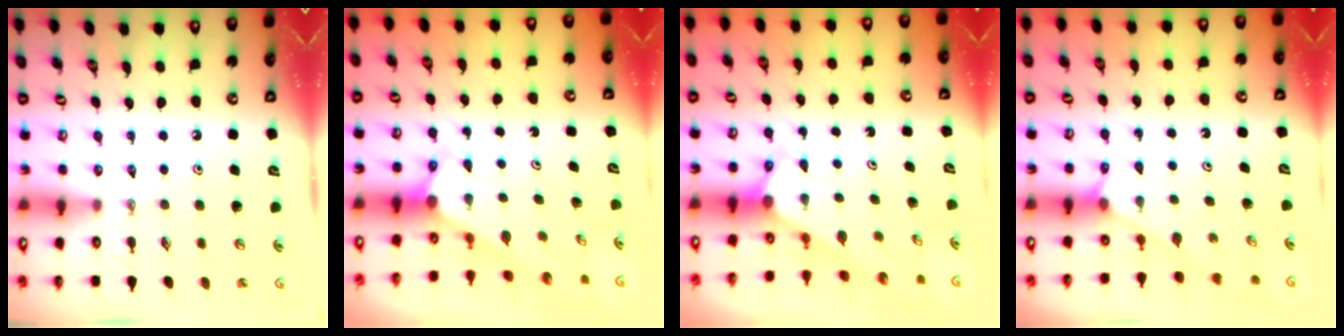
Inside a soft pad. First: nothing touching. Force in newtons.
{"total": 2.7, "press": 2.7, "slide": 0.0}
{"total": 2.7, "press": 2.7, "slide": 0.0}
{"total": 1.9, "press": 1.9, "slide": 0.3}